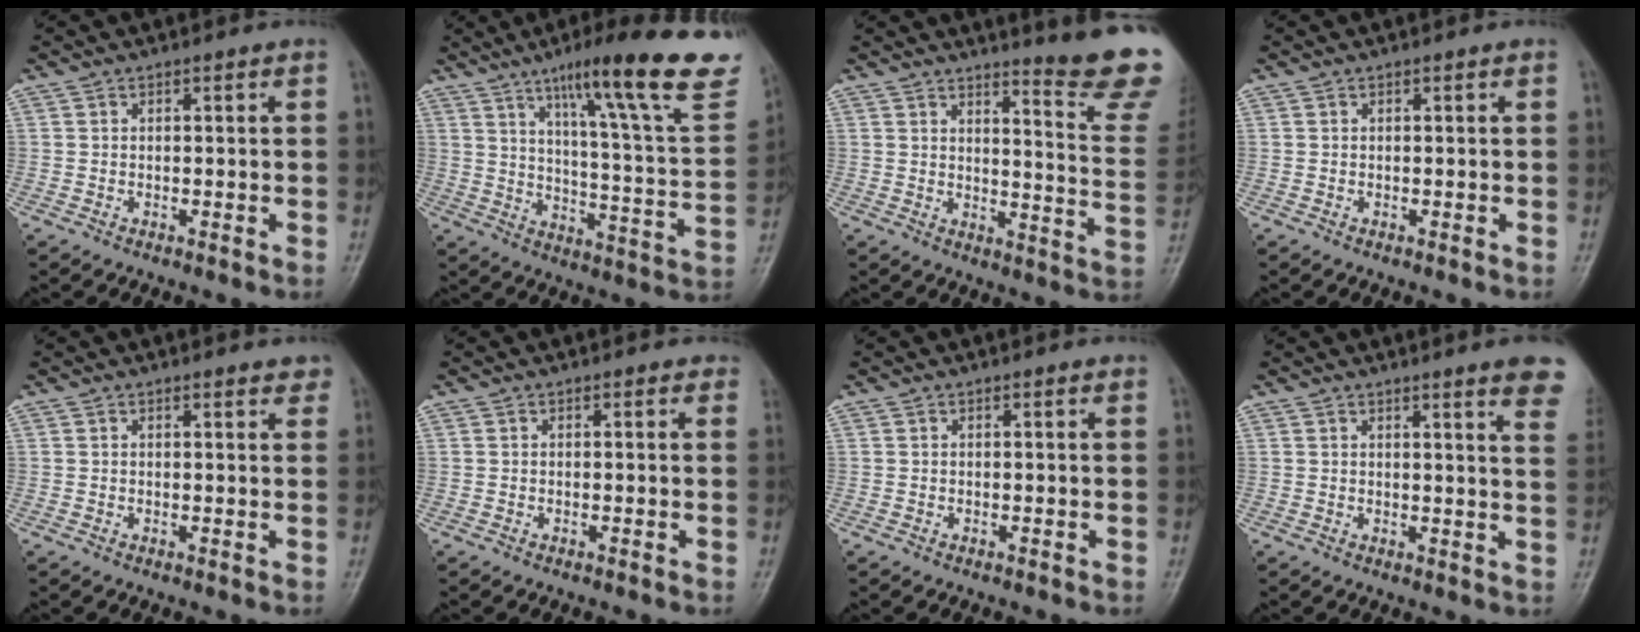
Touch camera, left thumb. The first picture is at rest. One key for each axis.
{"total": 26.6, "fx": 16.7, "fy": 4.0, "fz": 20.3, "tx": -0.269, "ty": -0.058, "tz": 0.236}
{"total": 15.5, "fx": 13.7, "fy": 0.1, "fz": 7.4, "tx": -0.078, "ty": -0.163, "tz": 0.158}
{"total": 0.0}
{"total": 2.6, "fx": 2.2, "fy": 0.8, "fz": 1.2, "tx": 0.000, "ty": -0.005, "tz": 0.019}
{"total": 0.9, "fx": 0.7, "fy": 0.5, "fz": 0.4, "tx": 0.002, "ty": -0.002, "tz": 0.000}
{"total": 0.7, "fx": 0.6, "fy": 0.0, "fz": 0.4, "tx": -0.008, "ty": 0.001, "tz": 0.007}
{"total": 7.7, "fx": 5.9, "fy": 1.4, "fz": 4.9, "tx": -0.038, "ty": -0.014, "tz": 0.053}